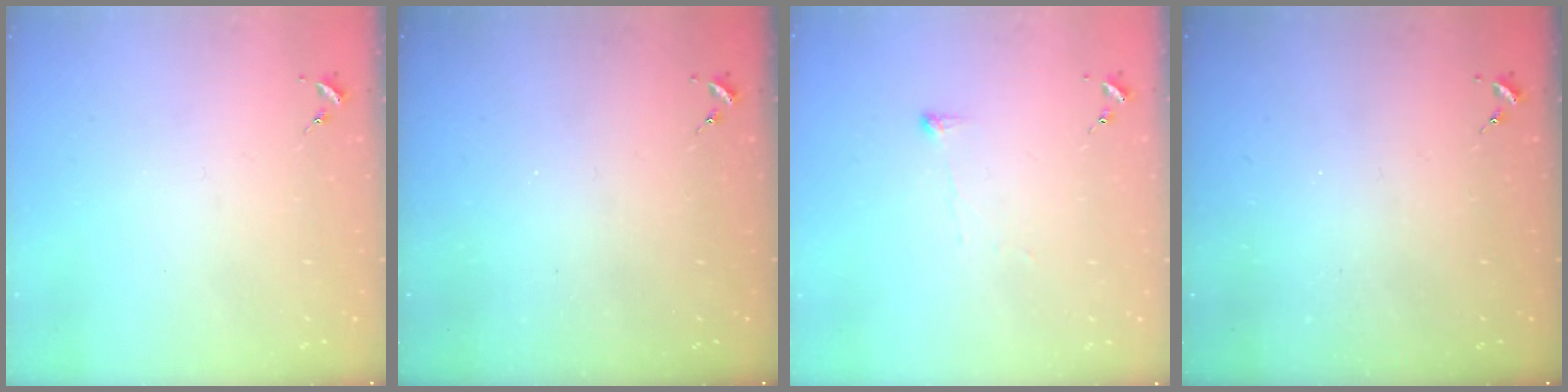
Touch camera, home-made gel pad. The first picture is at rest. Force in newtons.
{"total": 0.0}
{"total": 2.9, "press": 2.9, "slide": 0.4}
{"total": 0.0}